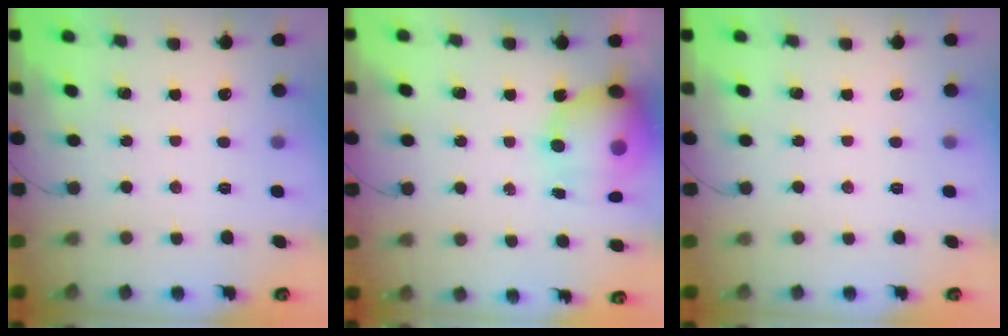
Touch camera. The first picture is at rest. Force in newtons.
{"total": 16.6, "press": 16.1, "slide": 4.0}
{"total": 0.0}